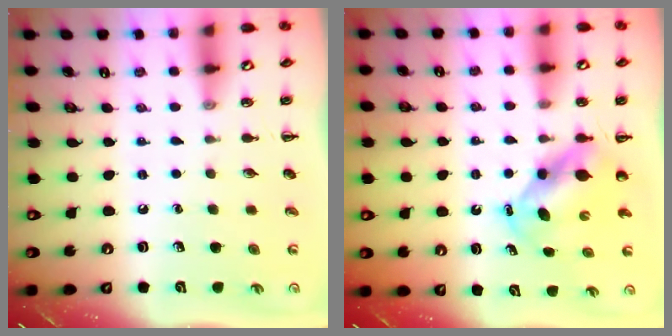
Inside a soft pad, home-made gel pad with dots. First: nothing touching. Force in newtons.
{"total": 5.5, "press": 5.4, "slide": 0.9}